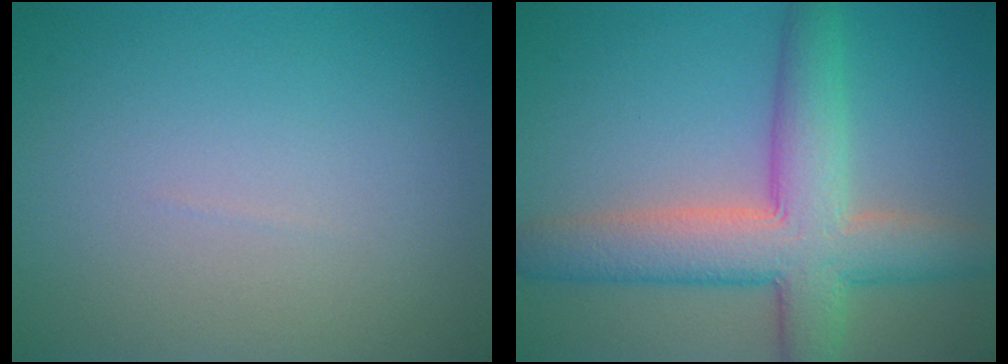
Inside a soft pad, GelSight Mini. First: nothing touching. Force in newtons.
{"total": 8.0, "press": 8.0, "slide": 0.3}